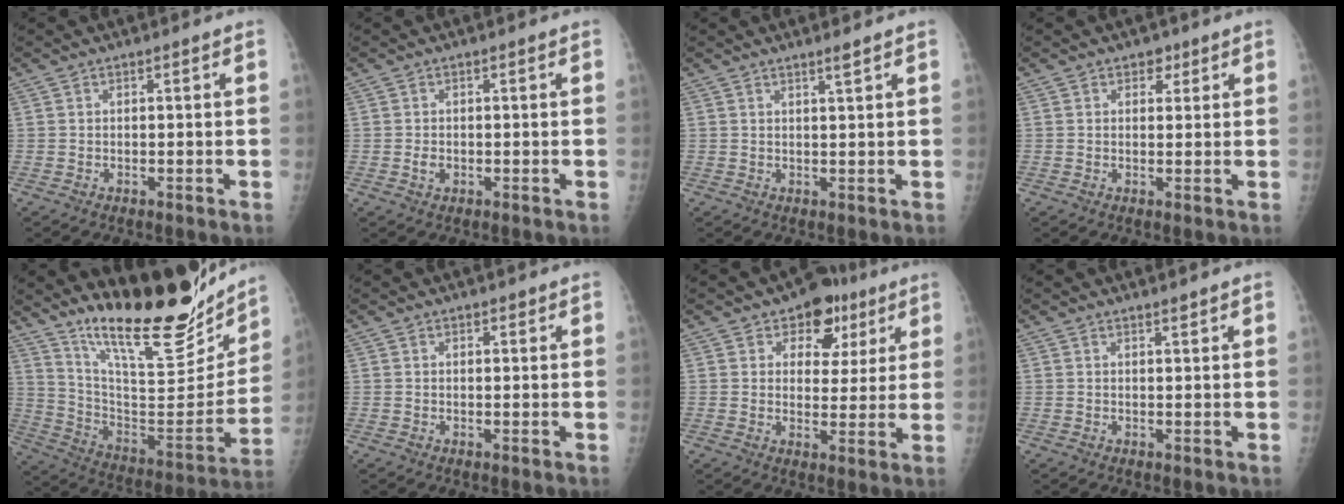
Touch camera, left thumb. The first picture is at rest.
{"total": 1.6, "force": [-0.3, 1.2, 1.0], "torque": [-0.014, 0.001, -0.004]}
{"total": 1.5, "force": [1.2, -0.2, 0.8], "torque": [-0.012, -0.012, 0.022]}
{"total": 2.5, "force": [1.4, 1.8, 0.9], "torque": [0.008, -0.006, 0.017]}
{"total": 26.5, "force": [20.4, 7.0, 15.5], "torque": [-0.204, -0.109, 0.324]}
{"total": 1.0, "force": [0.7, 0.6, 0.3], "torque": [0.003, -0.004, 0.008]}
{"total": 9.7, "force": [5.1, 6.9, 4.5], "torque": [-0.012, -0.014, 0.070]}
{"total": 1.0, "force": [0.9, 0.1, 0.4], "torque": [-0.003, -0.008, 0.016]}